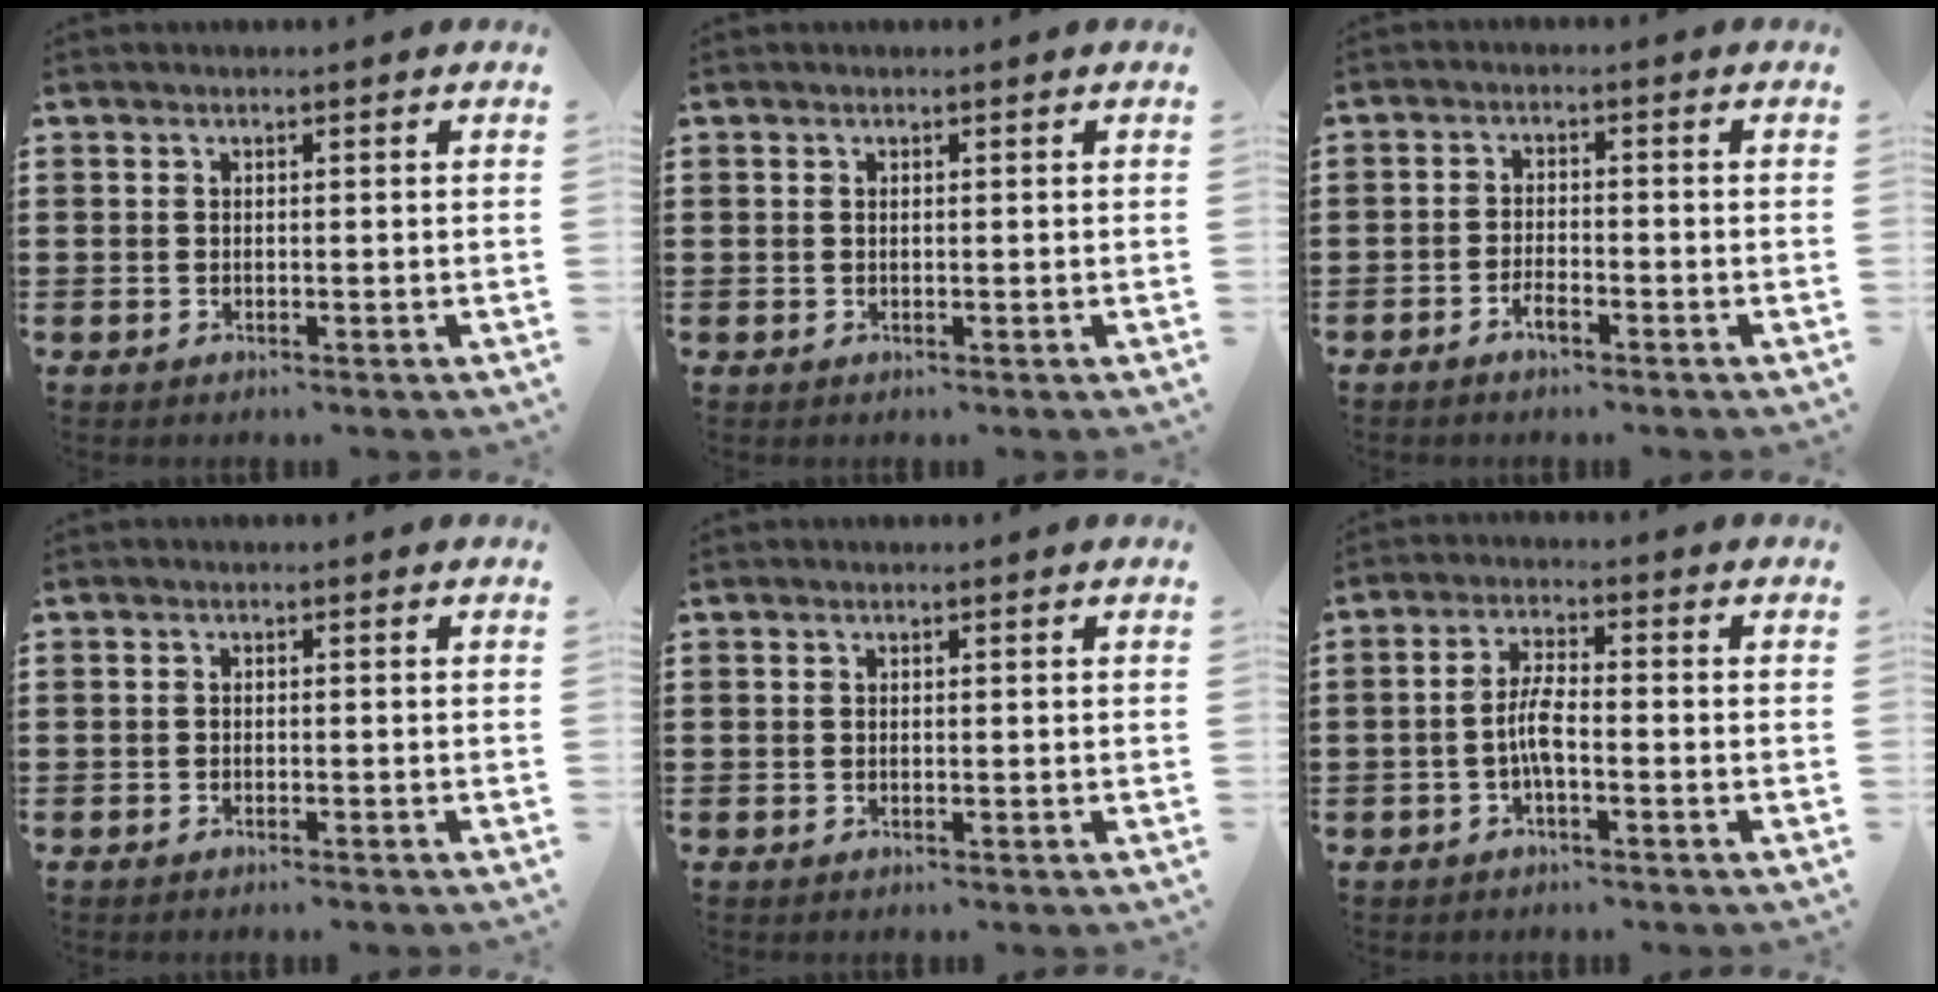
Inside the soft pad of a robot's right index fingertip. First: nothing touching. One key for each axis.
{"total": 0.0}
{"total": 2.2, "fx": -1.7, "fy": 0.7, "fz": 1.3, "tx": -0.026, "ty": 0.001, "tz": -0.031}
{"total": 0.7, "fx": -0.7, "fy": 0.0, "fz": 0.0, "tx": -0.003, "ty": -0.001, "tz": -0.014}
{"total": 0.0}
{"total": 4.4, "fx": -1.3, "fy": 1.2, "fz": 4.0, "tx": -0.094, "ty": -0.002, "tz": -0.030}